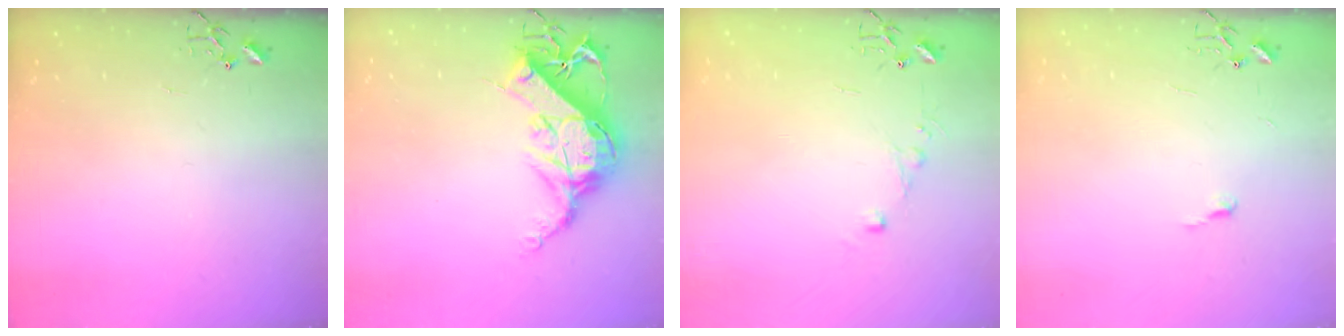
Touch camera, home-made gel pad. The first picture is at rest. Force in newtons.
{"total": 13.9, "press": 13.8, "slide": 1.4}
{"total": 4.4, "press": 4.4, "slide": 0.5}
{"total": 3.7, "press": 3.7, "slide": 0.3}